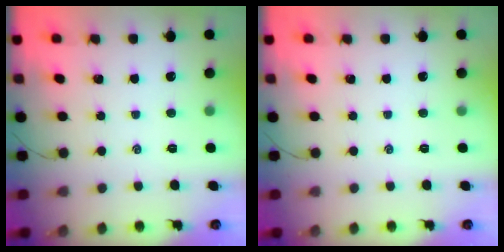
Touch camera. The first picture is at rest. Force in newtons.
{"total": 0.0}